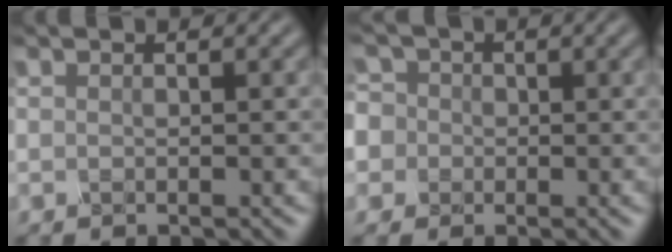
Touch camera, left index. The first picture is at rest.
{"total": 6.9, "force": [0.4, 6.4, 2.5], "torque": [-0.047, 0.038, -0.035]}